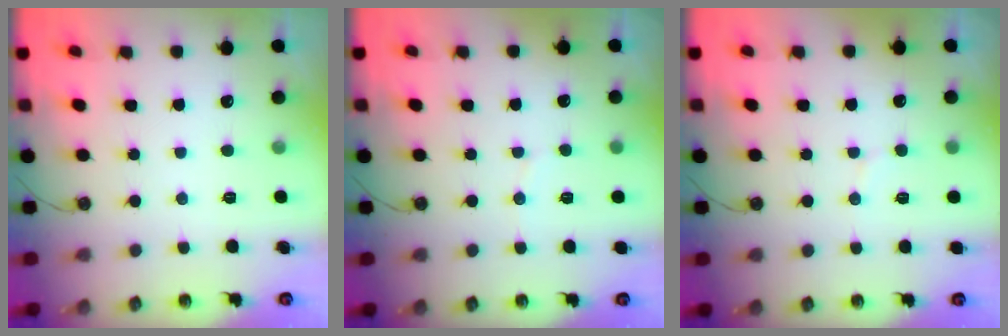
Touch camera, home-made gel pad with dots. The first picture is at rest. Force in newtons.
{"total": 3.1, "press": 2.7, "slide": 1.5}
{"total": 4.7, "press": 4.6, "slide": 0.5}